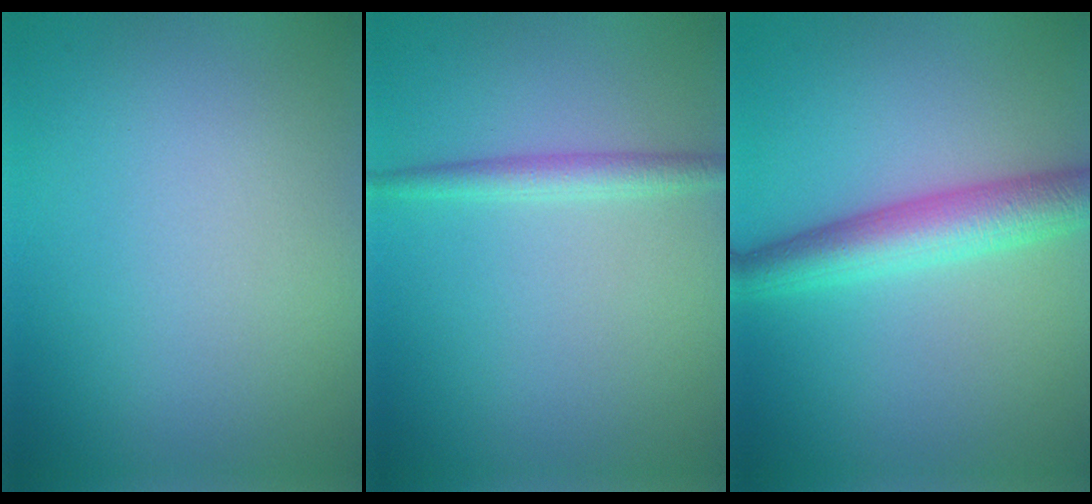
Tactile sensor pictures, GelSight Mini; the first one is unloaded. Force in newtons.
{"total": 1.8, "press": 1.8, "slide": 0.0}
{"total": 4.9, "press": 4.9, "slide": 0.1}